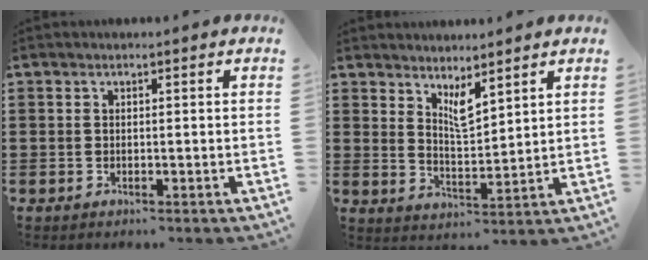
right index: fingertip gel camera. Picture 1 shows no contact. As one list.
[{"total": 4.2, "force": [3.5, 0.9, 2.1], "torque": [-0.043, -0.012, 0.061]}]